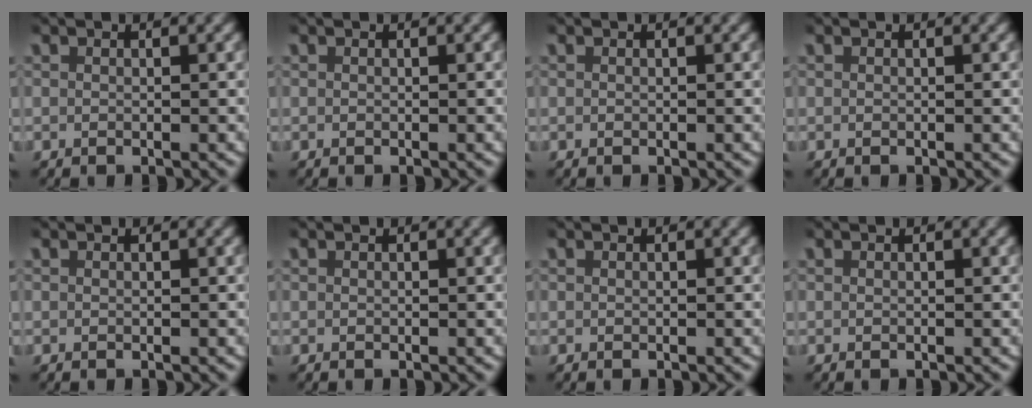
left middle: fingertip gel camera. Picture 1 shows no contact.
{"total": 0.0}
{"total": 0.0}
{"total": 0.0}
{"total": 0.0}
{"total": 0.0}
{"total": 0.0}
{"total": 0.0}